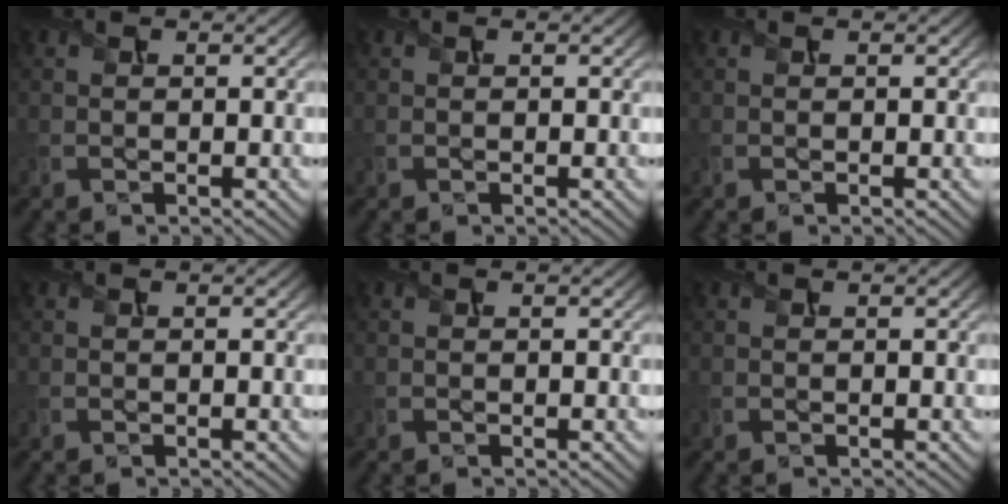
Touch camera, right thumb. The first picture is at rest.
{"total": 0.0}
{"total": 0.0}
{"total": 0.0}
{"total": 0.0}
{"total": 0.0}